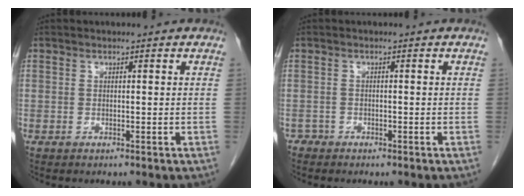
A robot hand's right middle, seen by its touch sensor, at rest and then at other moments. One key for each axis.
{"total": 0.9, "fx": -0.7, "fy": 0.6, "fz": -0.2, "tx": 0.002, "ty": 0.004, "tz": -0.016}